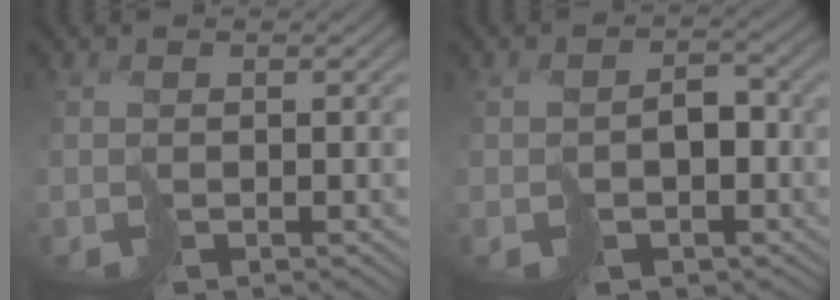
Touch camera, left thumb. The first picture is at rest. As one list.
[{"total": 4.3, "force": [-1.9, 3.2, 2.2], "torque": [-0.023, -0.001, -0.017]}]